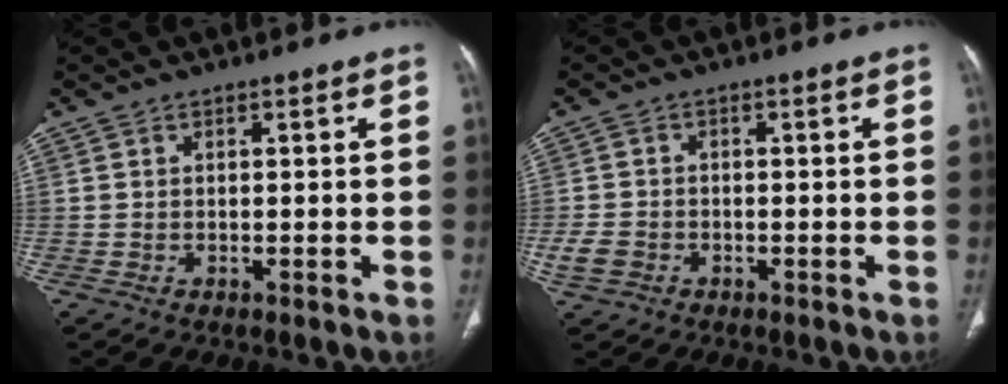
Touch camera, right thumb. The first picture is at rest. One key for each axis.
{"total": 3.7, "fx": -1.4, "fy": 2.9, "fz": 1.8, "tx": -0.039, "ty": 0.010, "tz": -0.024}